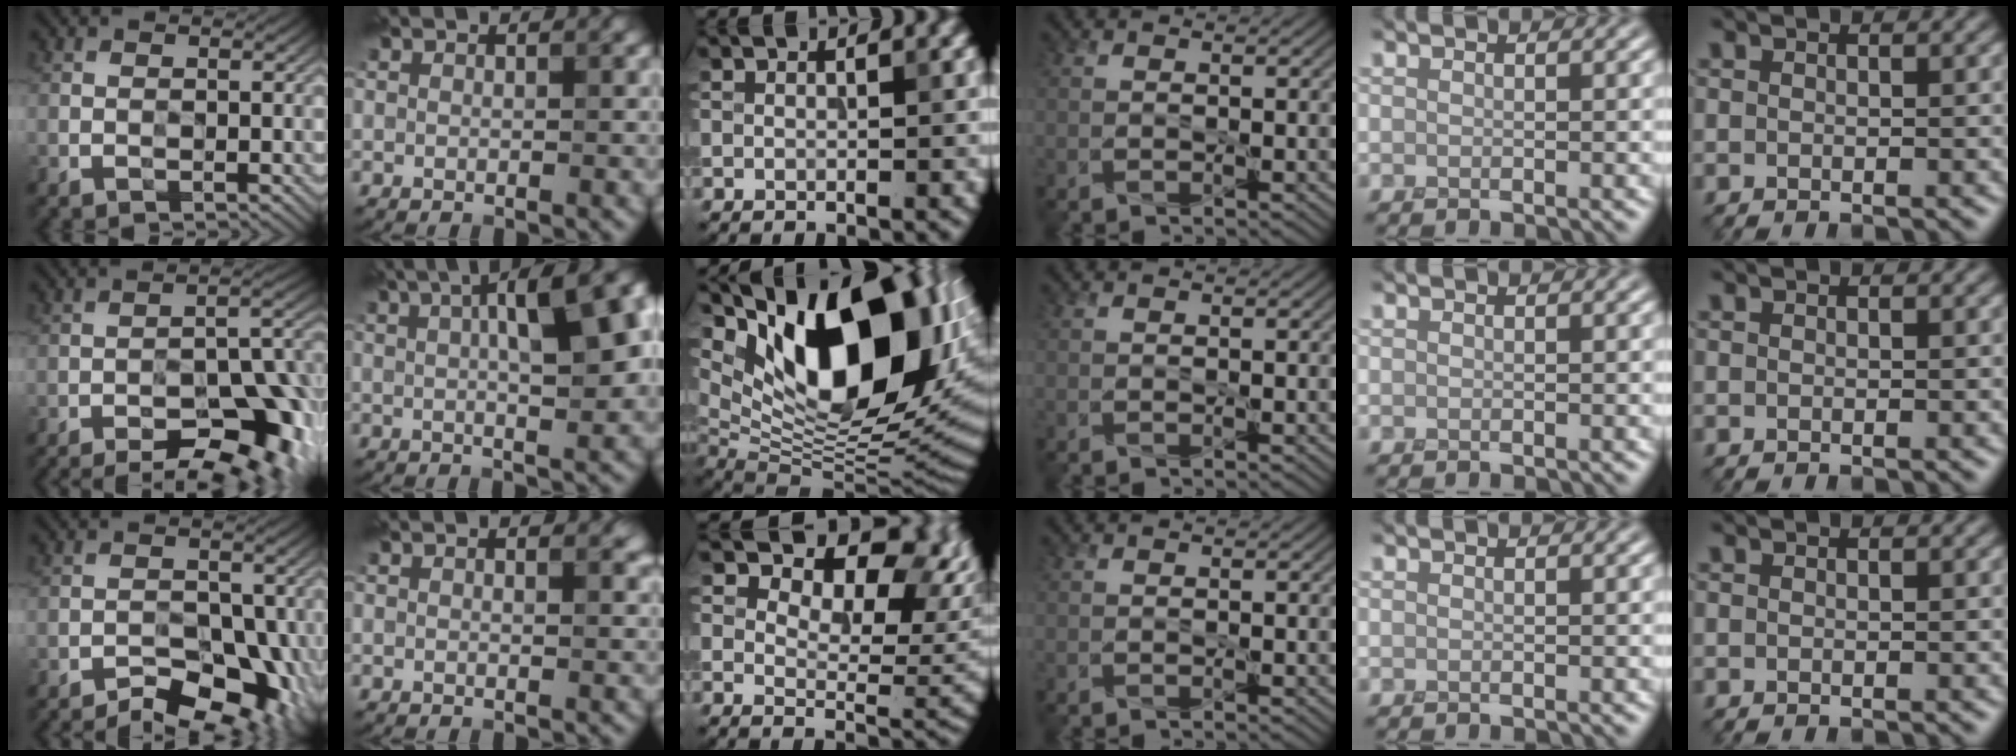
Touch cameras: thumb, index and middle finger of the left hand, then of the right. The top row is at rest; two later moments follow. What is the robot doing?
{"motion": "peel", "object": "cling film"}